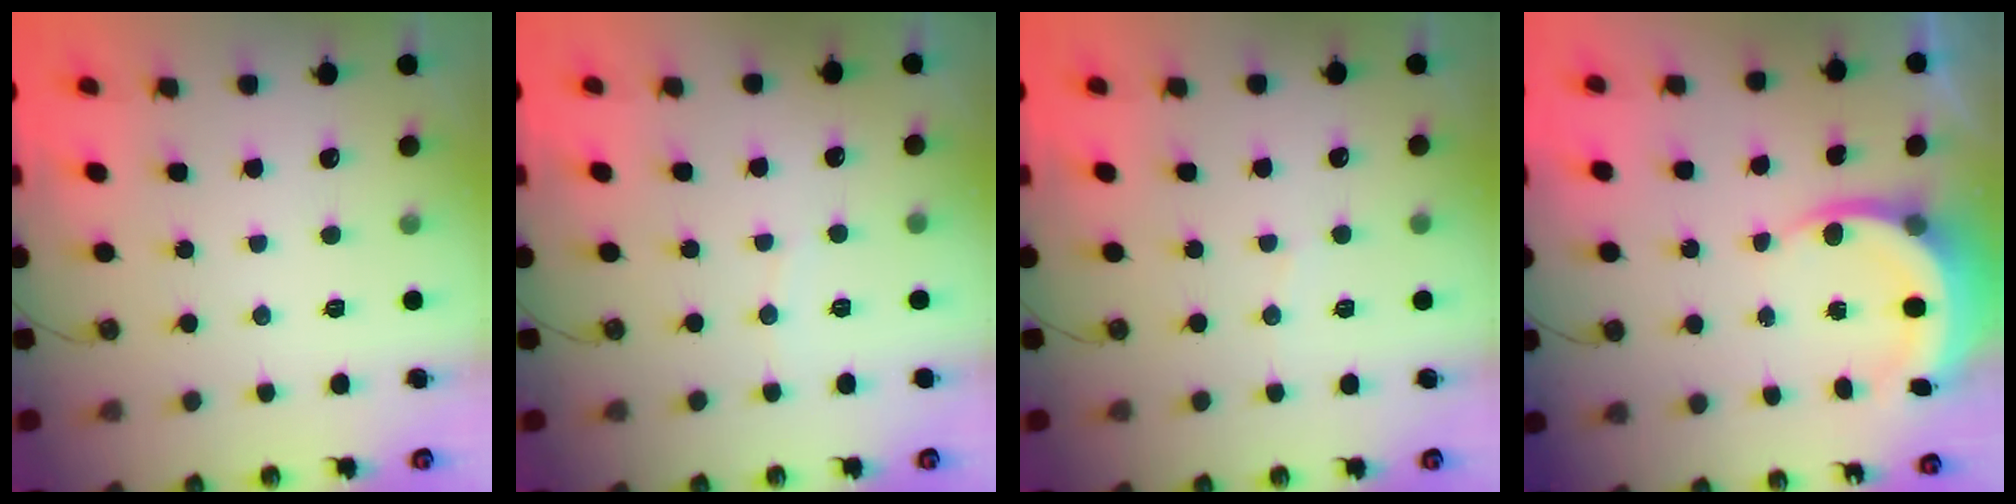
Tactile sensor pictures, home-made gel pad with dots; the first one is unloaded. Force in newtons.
{"total": 2.4, "press": 2.4, "slide": 0.3}
{"total": 3.1, "press": 3.1, "slide": 0.3}
{"total": 5.6, "press": 5.5, "slide": 1.2}